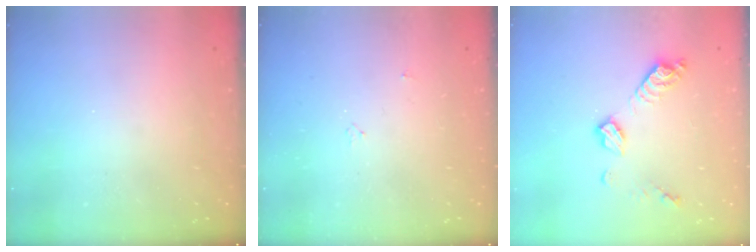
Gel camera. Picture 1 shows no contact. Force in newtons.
{"total": 2.7, "press": 2.7, "slide": 0.5}
{"total": 9.4, "press": 9.4, "slide": 0.3}